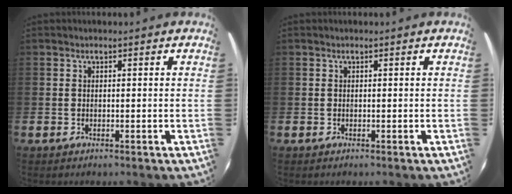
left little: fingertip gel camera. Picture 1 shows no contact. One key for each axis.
{"total": 0.0}